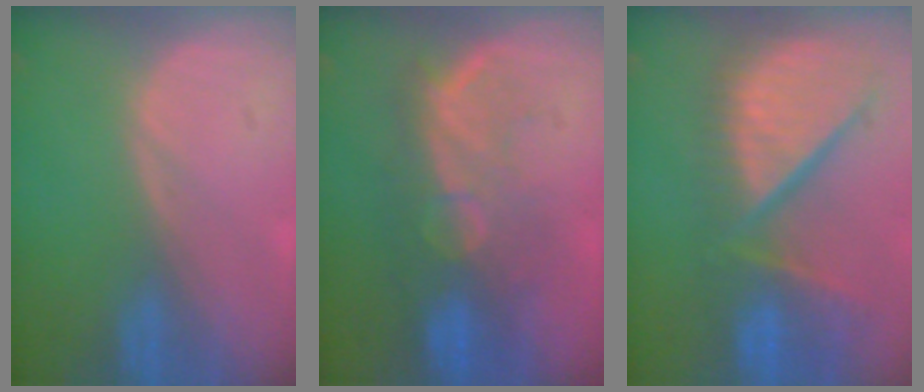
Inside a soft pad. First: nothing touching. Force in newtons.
{"total": 9.7, "press": 8.7, "slide": 4.3}
{"total": 12.7, "press": 10.8, "slide": 6.7}